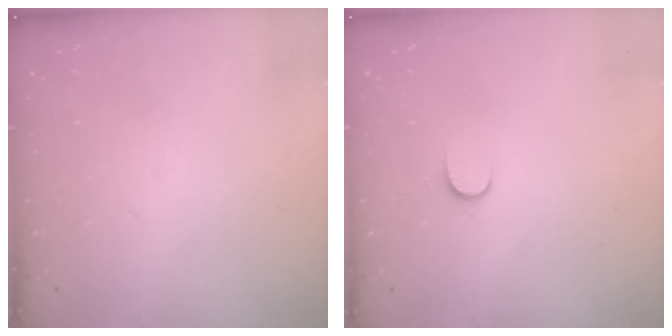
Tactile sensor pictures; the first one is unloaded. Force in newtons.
{"total": 5.3, "press": 5.3, "slide": 0.5}